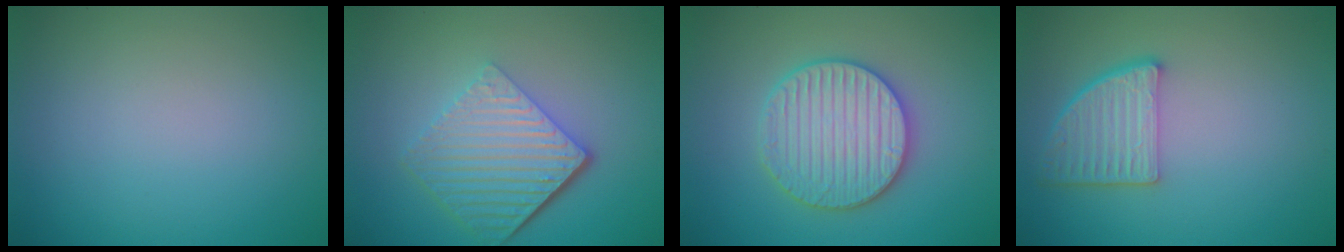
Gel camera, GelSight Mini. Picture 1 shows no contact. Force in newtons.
{"total": 6.5, "press": 4.4, "slide": 4.8}
{"total": 5.2, "press": 5.1, "slide": 1.1}
{"total": 4.5, "press": 3.5, "slide": 2.8}